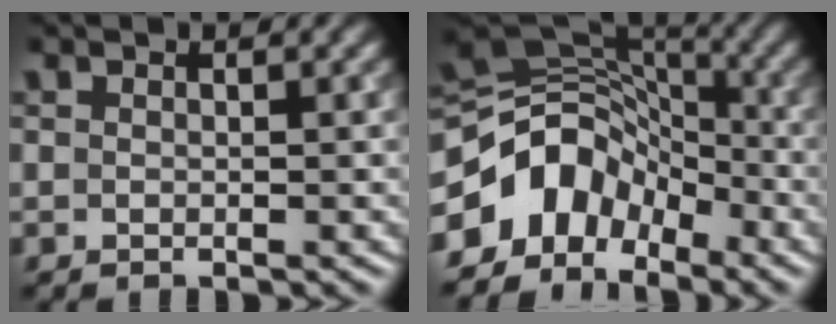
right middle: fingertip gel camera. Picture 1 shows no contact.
{"total": 8.3, "force": [-4.1, 6.0, 4.1], "torque": [-0.066, 0.015, -0.093]}